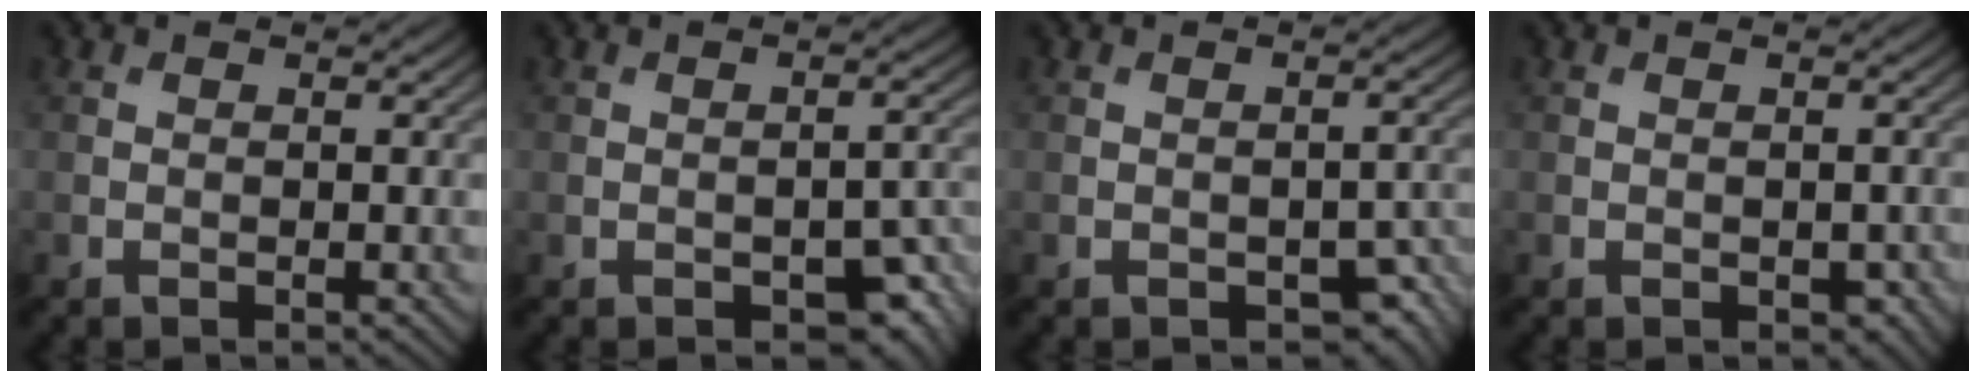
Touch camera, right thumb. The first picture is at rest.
{"total": 5.2, "force": [-2.4, 2.5, 3.9], "torque": [-0.050, -0.009, -0.025]}
{"total": 4.8, "force": [-2.1, 2.6, 3.4], "torque": [-0.042, -0.011, -0.021]}
{"total": 1.5, "force": [-0.5, 1.0, 1.0], "torque": [-0.016, -0.010, -0.002]}